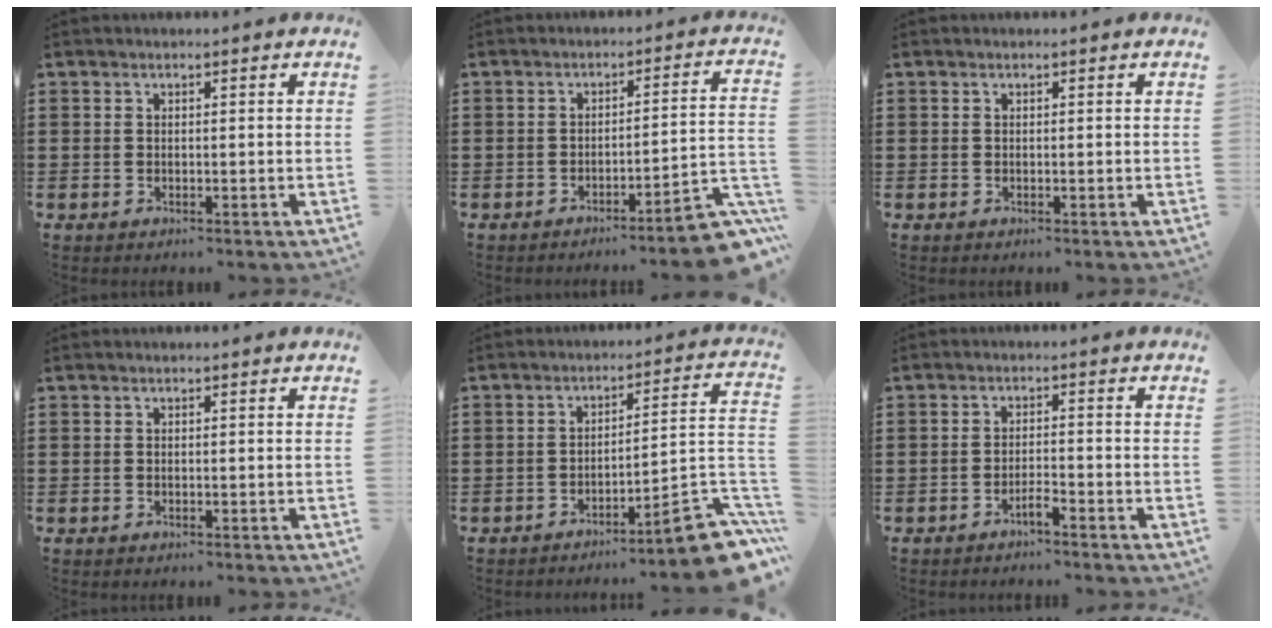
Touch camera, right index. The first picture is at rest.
{"total": 6.0, "force": [-4.7, 0.6, 3.7], "torque": [-0.059, -0.004, -0.088]}
{"total": 0.0}
{"total": 0.0}
{"total": 9.8, "force": [-7.1, 1.4, 6.7], "torque": [-0.079, 0.008, -0.134]}
{"total": 2.2, "force": [-1.9, 0.0, 1.1], "torque": [-0.022, 0.000, -0.035]}